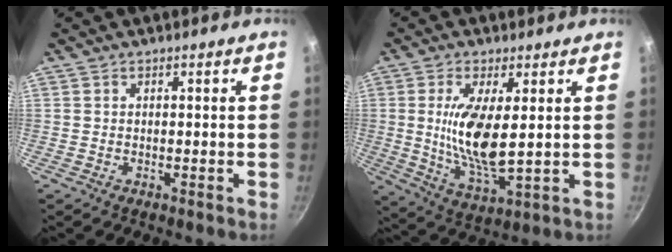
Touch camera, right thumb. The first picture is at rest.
{"total": 12.2, "force": [1.7, 4.1, 11.4], "torque": [-0.222, -0.022, 0.038]}